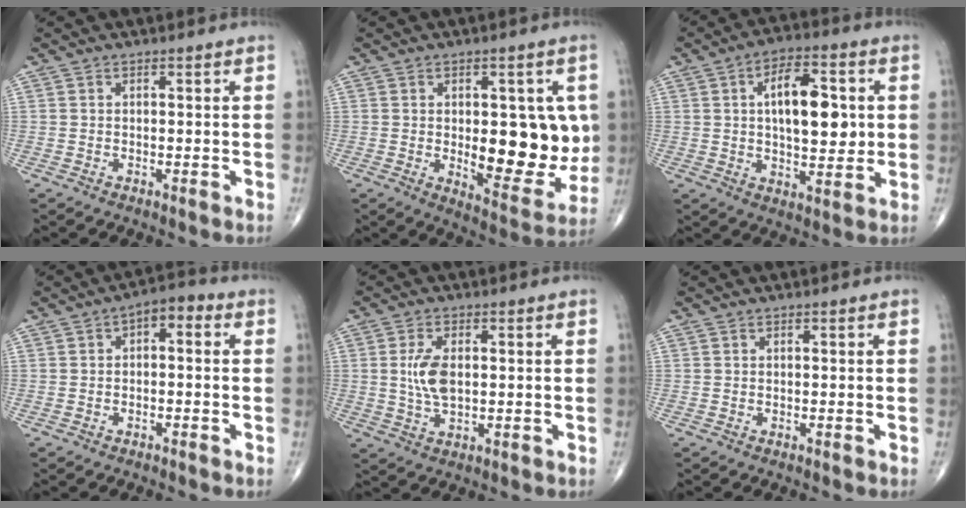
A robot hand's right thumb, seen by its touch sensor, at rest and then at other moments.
{"total": 15.6, "force": [0.4, 7.4, 13.7], "torque": [-0.138, -0.026, 0.022]}
{"total": 13.7, "force": [2.1, 6.7, 11.8], "torque": [-0.161, 0.000, 0.033]}
{"total": 4.2, "force": [0.5, 2.4, 3.4], "torque": [-0.030, 0.023, -0.006]}
{"total": 6.2, "force": [0.6, 3.1, 5.3], "torque": [-0.111, -0.004, 0.012]}
{"total": 0.0}